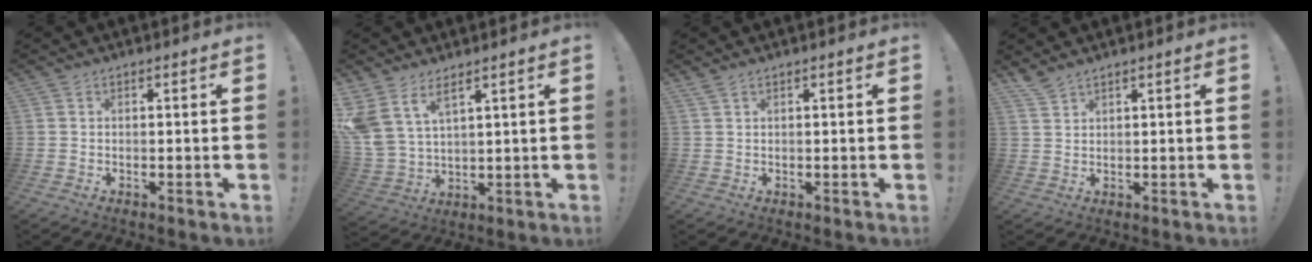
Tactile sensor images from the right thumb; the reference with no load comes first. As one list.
[{"total": 8.6, "force": [5.7, 4.1, 5.0], "torque": [-0.119, -0.035, 0.114]}, {"total": 1.0, "force": [0.8, 0.1, 0.6], "torque": [-0.013, 0.001, 0.015]}, {"total": 3.1, "force": [2.7, 0.7, 1.2], "torque": [-0.021, -0.019, 0.050]}]